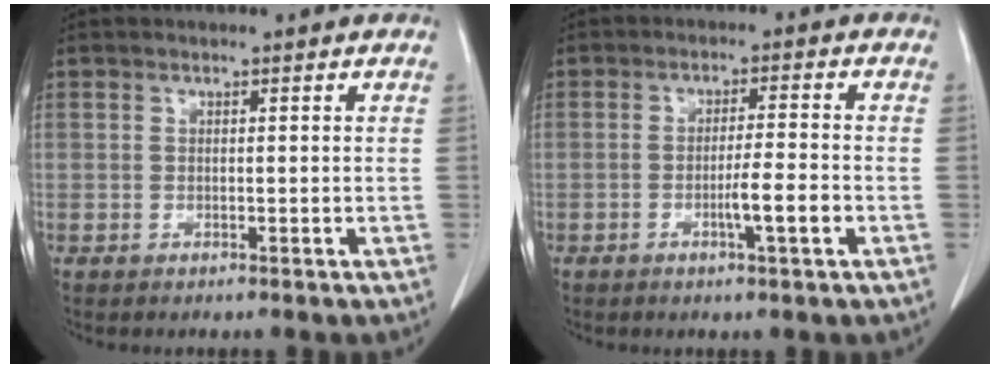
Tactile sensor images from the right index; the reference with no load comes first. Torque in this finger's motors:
{"motor_torque": [0.49, -0.29, 0.29, 0.05]}